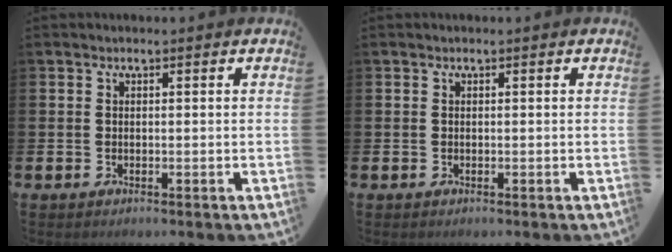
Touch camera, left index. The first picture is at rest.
{"total": 0.0}